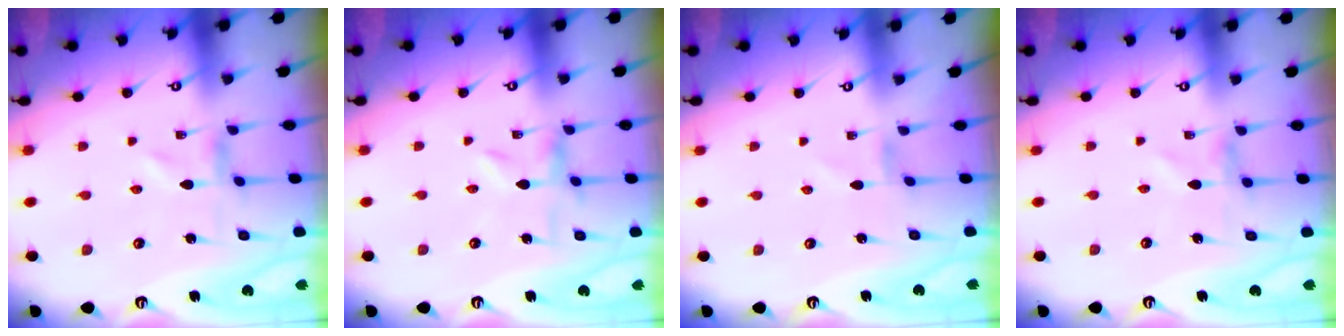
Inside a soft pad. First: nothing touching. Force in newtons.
{"total": 1.6, "press": 1.6, "slide": 0.3}
{"total": 0.0}
{"total": 0.0}